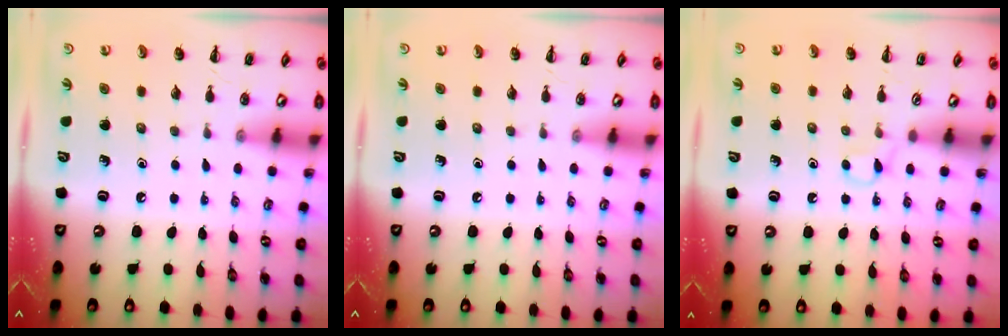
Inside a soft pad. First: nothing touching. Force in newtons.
{"total": 0.0}
{"total": 2.6, "press": 2.5, "slide": 0.9}